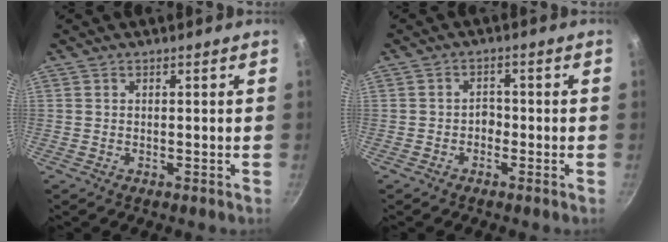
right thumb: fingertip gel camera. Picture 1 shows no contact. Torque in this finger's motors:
{"motor_torque": [0.22, 0.01, 0.40, 0.13, -0.01]}